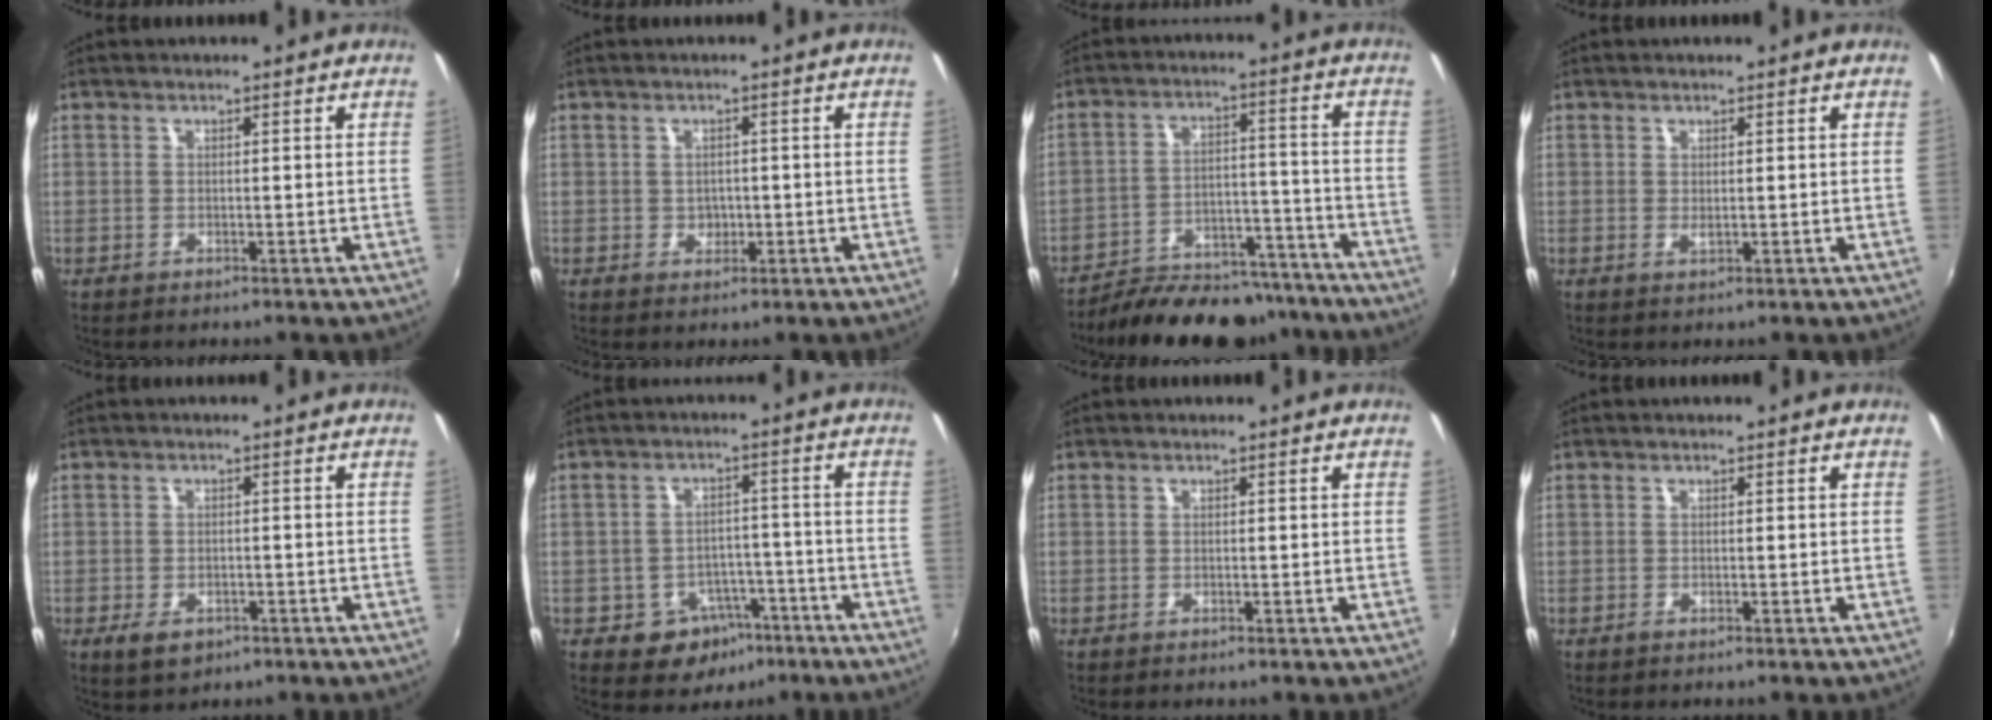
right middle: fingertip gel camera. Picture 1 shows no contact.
{"total": 2.2, "force": [-0.3, 2.0, 0.7], "torque": [-0.008, 0.000, -0.003]}
{"total": 20.8, "force": [-18.2, 7.2, 7.2], "torque": [-0.141, 0.015, -0.242]}
{"total": 0.7, "force": [0.2, 0.4, 0.6], "torque": [-0.009, -0.002, 0.004]}
{"total": 4.4, "force": [-2.3, 2.7, 2.7], "torque": [-0.059, -0.013, -0.035]}
{"total": 8.5, "force": [-4.7, 6.5, 2.7], "torque": [-0.052, 0.021, -0.045]}
{"total": 0.0}
{"total": 0.0}